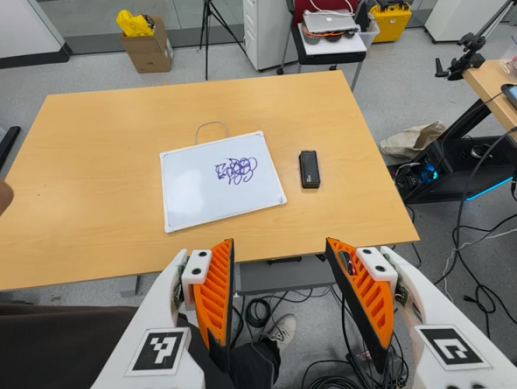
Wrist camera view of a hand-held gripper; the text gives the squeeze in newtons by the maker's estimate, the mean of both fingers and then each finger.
{"total": 0.0}